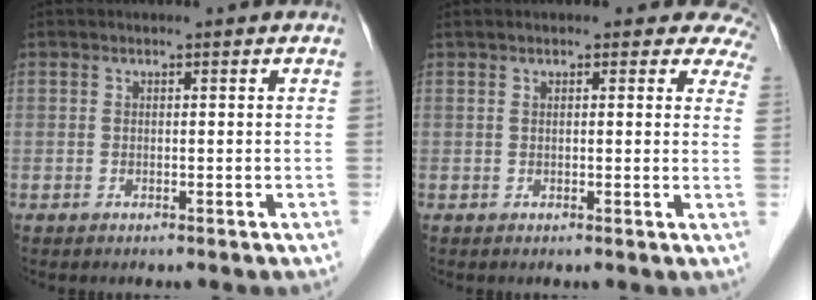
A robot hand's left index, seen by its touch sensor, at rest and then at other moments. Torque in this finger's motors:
{"motor_torque": [0.59, -0.76, 0.16, -0.01]}